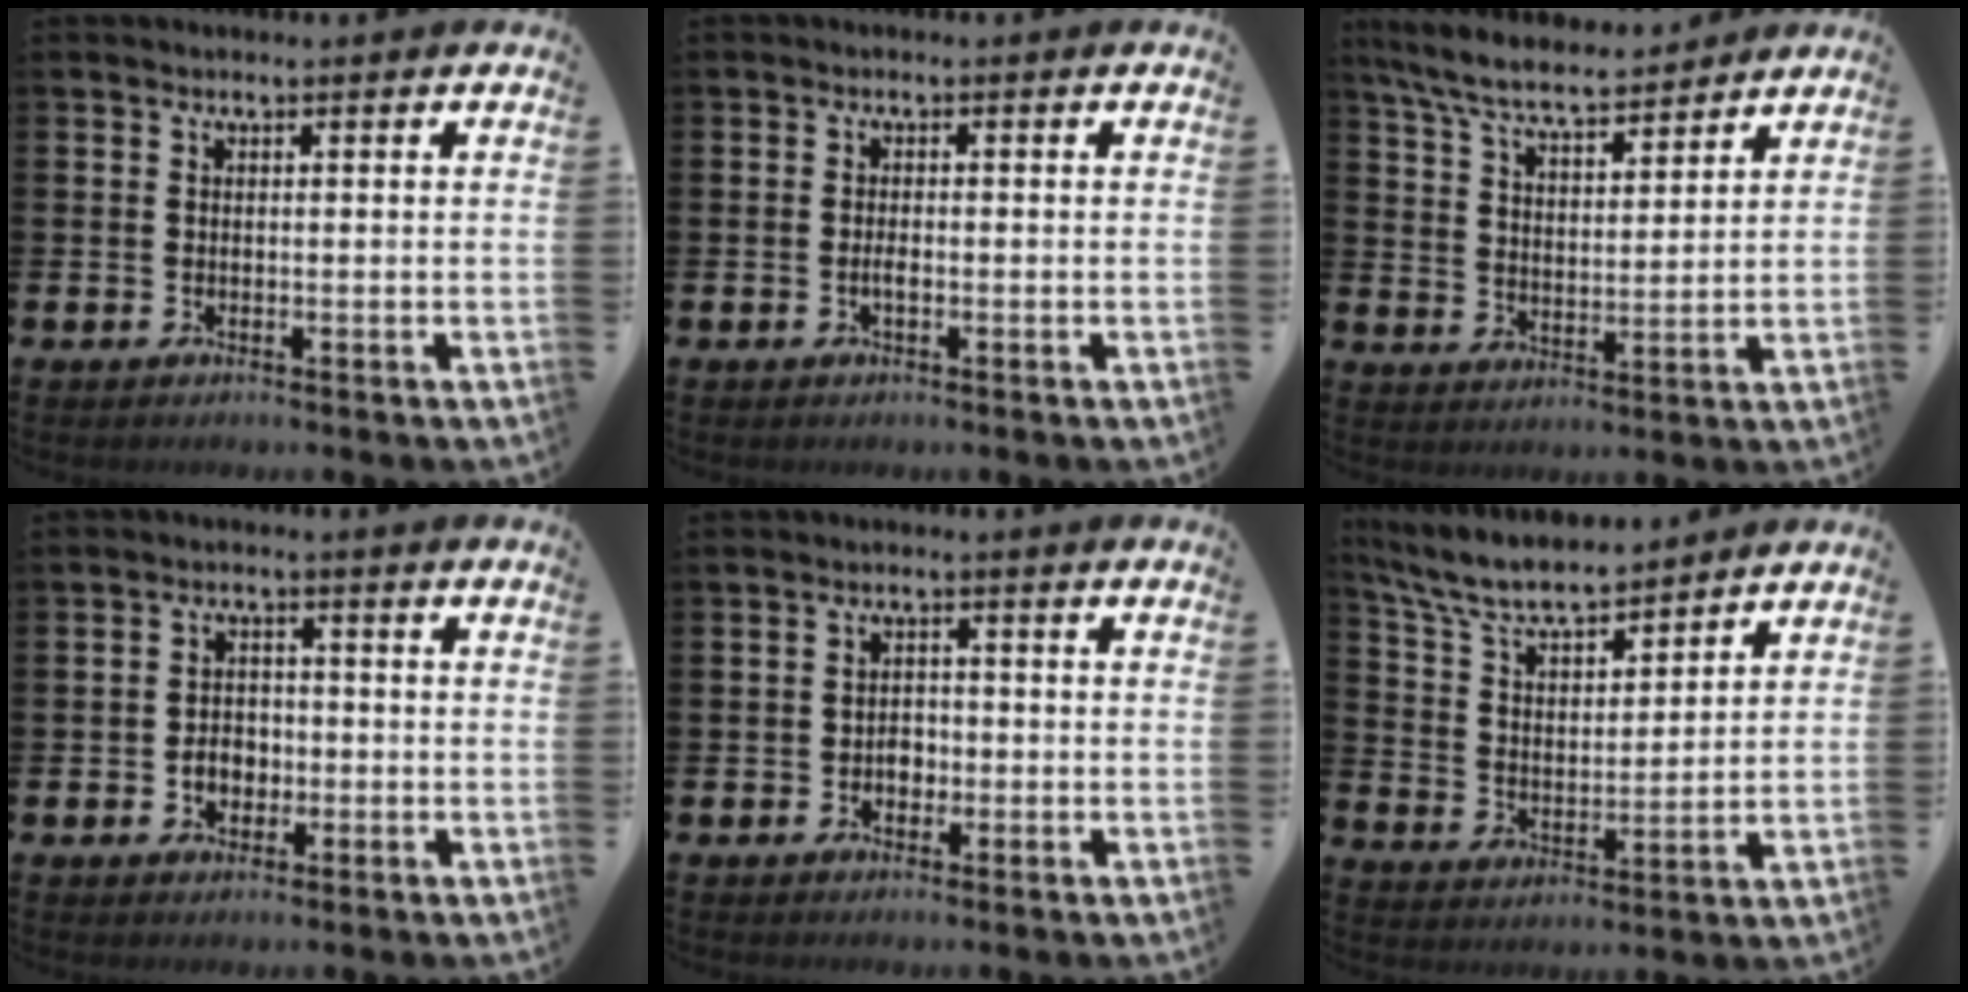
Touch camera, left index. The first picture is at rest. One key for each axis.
{"total": 1.2, "fx": -0.4, "fy": 0.4, "fz": 1.1, "tx": -0.020, "ty": -0.001, "tz": -0.008}
{"total": 7.5, "fx": 7.0, "fy": 1.1, "fz": 2.7, "tx": -0.083, "ty": -0.034, "tz": 0.124}
{"total": 3.1, "fx": -1.0, "fy": 2.5, "fz": 1.7, "tx": -0.019, "ty": -0.003, "tz": -0.025}
{"total": 2.0, "fx": -0.7, "fy": 1.7, "fz": 0.9, "tx": -0.011, "ty": 0.001, "tz": -0.018}
{"total": 7.7, "fx": 7.1, "fy": 1.6, "fz": 2.5, "tx": -0.084, "ty": -0.040, "tz": 0.125}